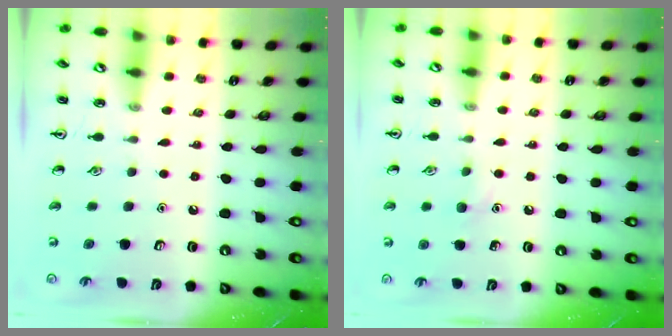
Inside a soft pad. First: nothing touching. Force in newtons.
{"total": 5.3, "press": 5.1, "slide": 1.4}